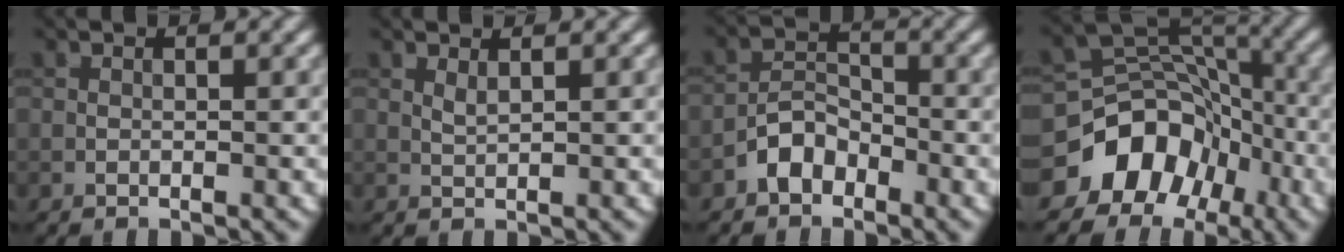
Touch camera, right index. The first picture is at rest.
{"total": 0.8, "force": [0.5, 0.1, 0.6], "torque": [-0.018, 0.001, 0.012]}
{"total": 2.9, "force": [-2.0, 1.7, 1.3], "torque": [-0.020, 0.014, -0.042]}
{"total": 8.1, "force": [-4.1, 6.2, 3.1], "torque": [-0.036, 0.009, -0.079]}